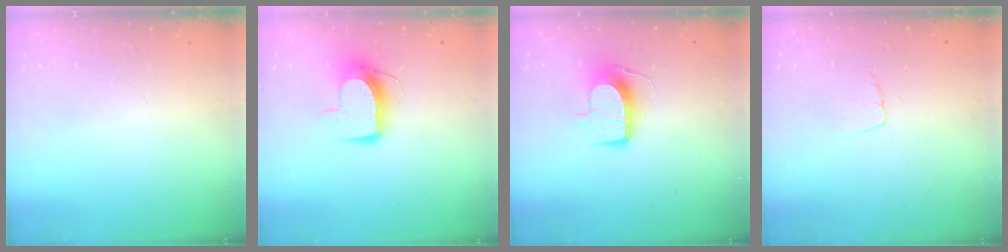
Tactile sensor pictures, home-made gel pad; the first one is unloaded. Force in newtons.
{"total": 8.9, "press": 8.9, "slide": 0.7}
{"total": 10.2, "press": 10.2, "slide": 0.0}
{"total": 3.5, "press": 3.5, "slide": 0.3}